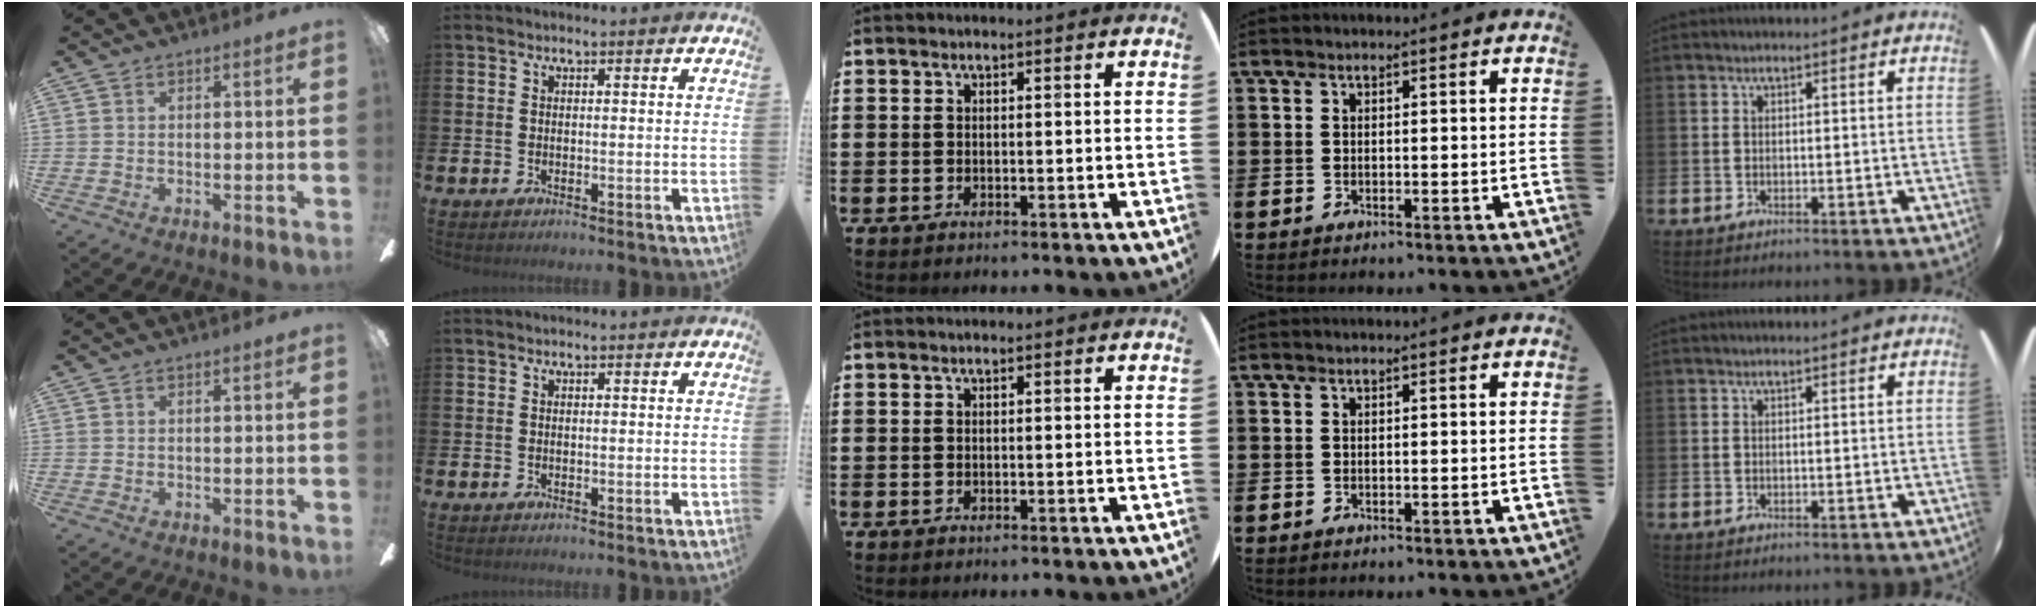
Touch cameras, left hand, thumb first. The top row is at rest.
{}